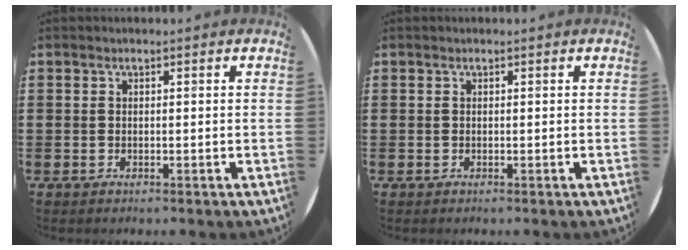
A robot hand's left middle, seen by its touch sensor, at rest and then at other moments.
{"total": 0.0}